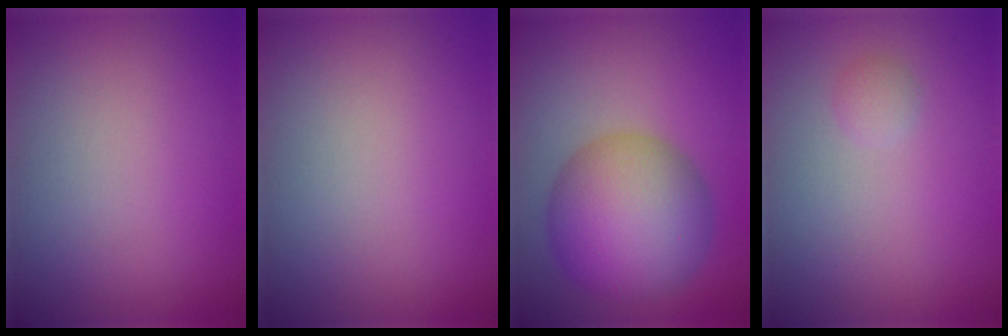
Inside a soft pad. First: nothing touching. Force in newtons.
{"total": 0.0}
{"total": 9.2, "press": 9.2, "slide": 0.2}
{"total": 0.8, "press": 0.8, "slide": 0.1}